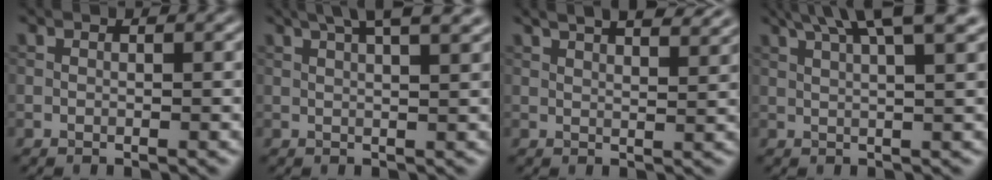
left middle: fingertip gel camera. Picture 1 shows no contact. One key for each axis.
{"total": 6.9, "fx": 4.3, "fy": 2.3, "fz": 4.8, "tx": -0.047, "ty": 0.039, "tz": 0.036}
{"total": 7.6, "fx": 5.4, "fy": 2.7, "fz": 4.6, "tx": -0.032, "ty": 0.035, "tz": 0.043}
{"total": 8.0, "fx": 4.9, "fy": 1.9, "fz": 6.0, "tx": -0.070, "ty": 0.032, "tz": 0.047}